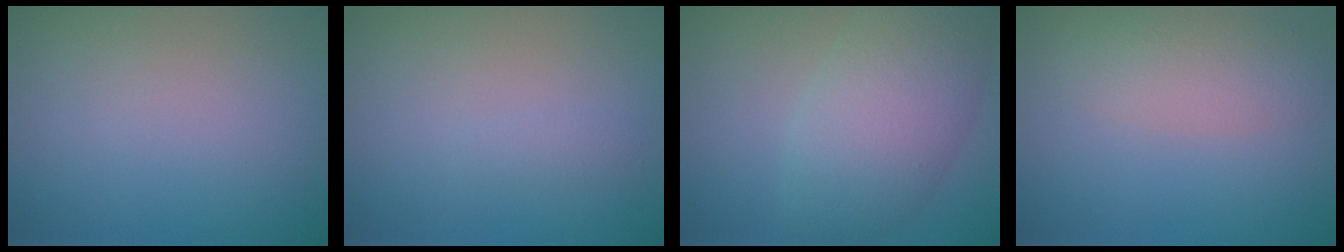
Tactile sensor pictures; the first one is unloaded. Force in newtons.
{"total": 0.6, "press": 0.6, "slide": 0.0}
{"total": 7.0, "press": 7.0, "slide": 0.3}
{"total": 3.0, "press": 3.0, "slide": 0.2}